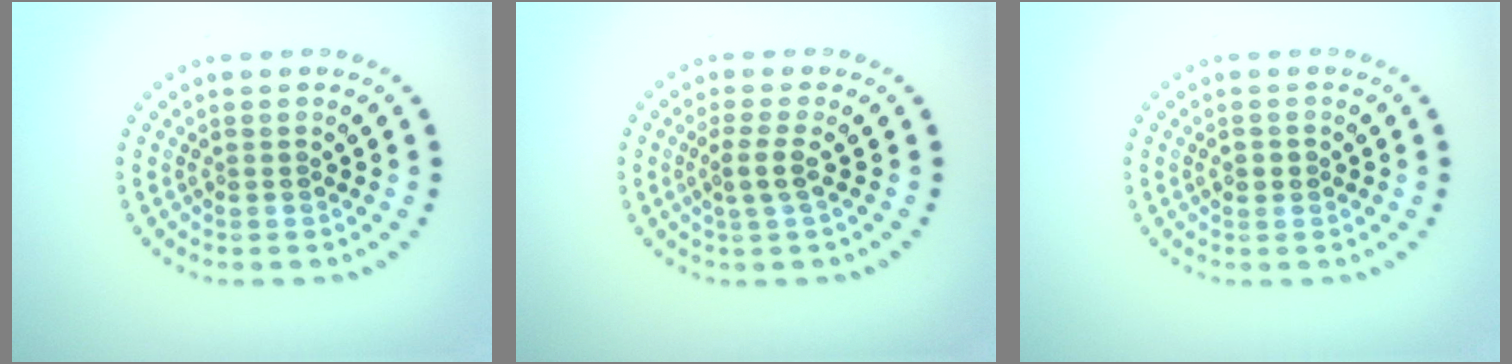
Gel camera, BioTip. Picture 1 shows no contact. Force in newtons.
{"total": 1.9, "press": 1.4, "slide": 1.2}
{"total": 1.0, "press": 1.0, "slide": 0.3}